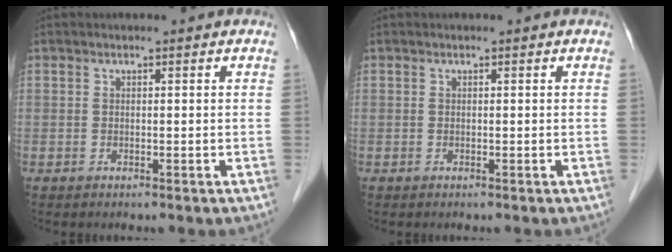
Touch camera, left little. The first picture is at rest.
{"total": 0.0}